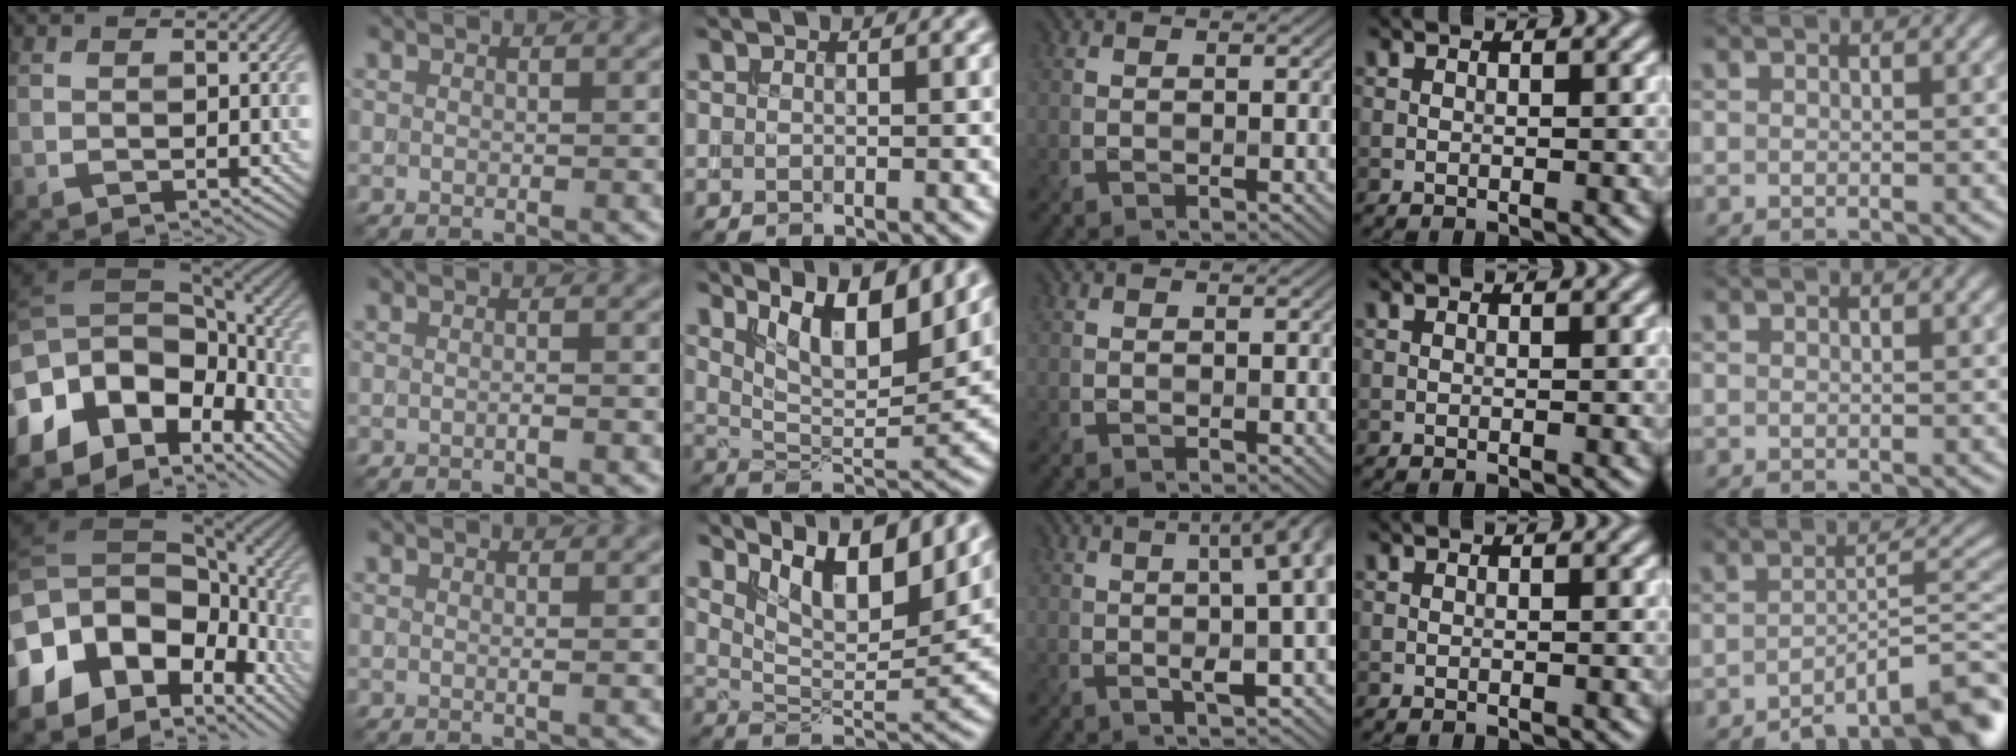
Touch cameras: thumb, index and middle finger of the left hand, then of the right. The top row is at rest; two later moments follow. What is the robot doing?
{"motion": "extract", "object": "backpack"}